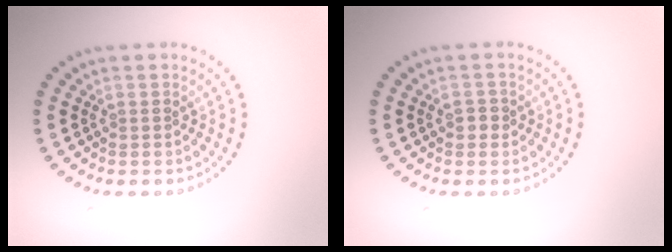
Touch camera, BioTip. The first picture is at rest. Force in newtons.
{"total": 1.1, "press": 1.0, "slide": 0.4}